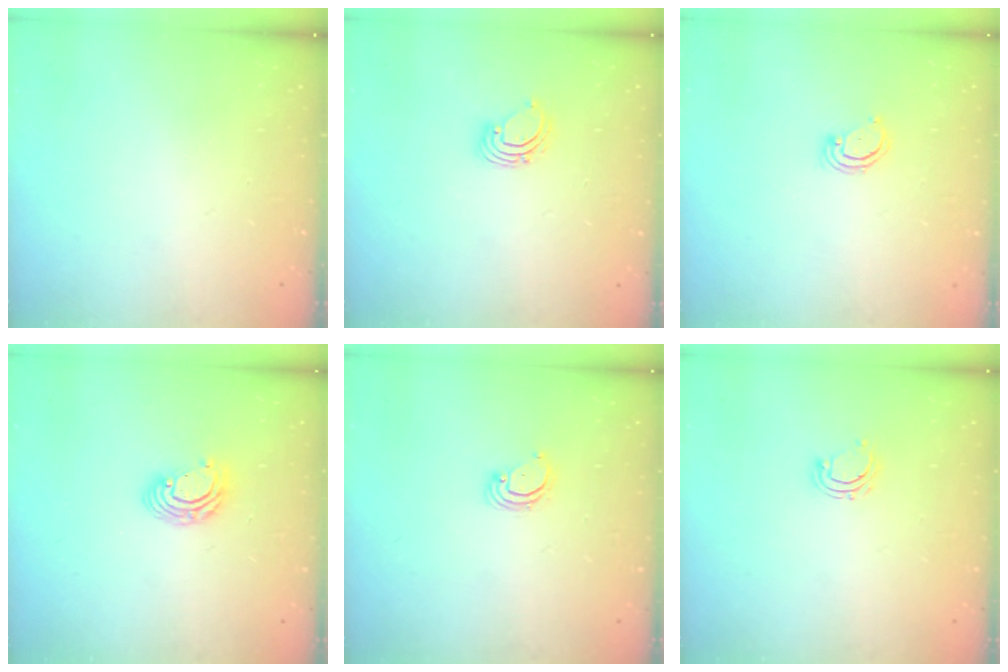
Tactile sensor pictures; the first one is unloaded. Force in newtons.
{"total": 2.6, "press": 2.6, "slide": 0.2}
{"total": 2.9, "press": 2.9, "slide": 0.2}
{"total": 7.6, "press": 7.5, "slide": 1.2}
{"total": 3.4, "press": 3.4, "slide": 0.1}
{"total": 4.7, "press": 4.6, "slide": 0.3}